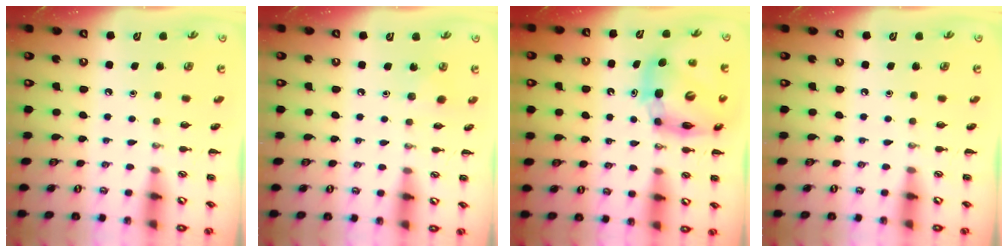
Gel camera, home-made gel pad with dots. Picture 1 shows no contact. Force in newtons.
{"total": 2.6, "press": 2.4, "slide": 0.9}
{"total": 11.9, "press": 11.4, "slide": 3.4}
{"total": 0.0}